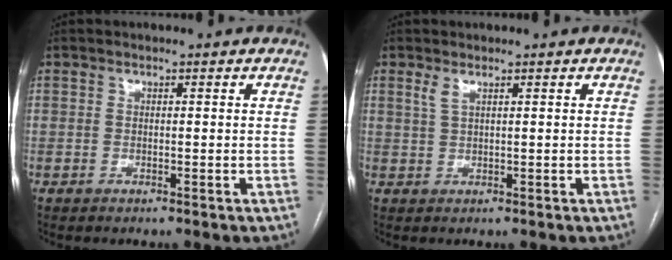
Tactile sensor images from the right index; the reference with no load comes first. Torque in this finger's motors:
{"motor_torque": [0.28, 0.34, 0.18, 0.04]}